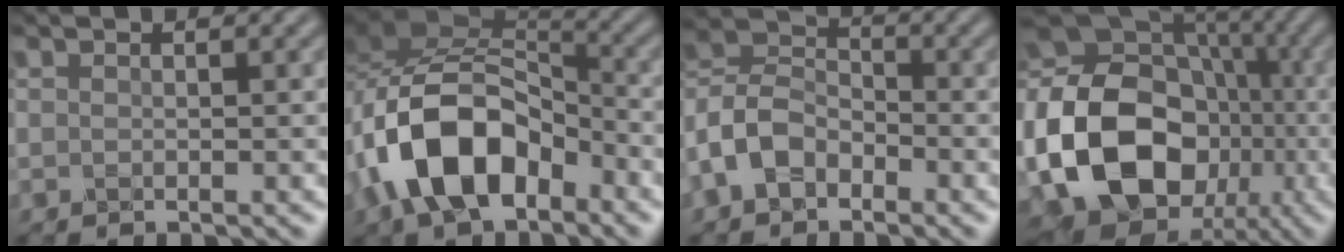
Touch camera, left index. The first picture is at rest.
{"total": 10.1, "force": [-4.6, 5.6, 7.1], "torque": [-0.142, 0.013, -0.086]}
{"total": 5.7, "force": [-2.8, 3.7, 3.3], "torque": [-0.080, 0.012, -0.073]}
{"total": 20.1, "force": [-4.0, 16.0, 11.5], "torque": [-0.220, -0.021, -0.092]}